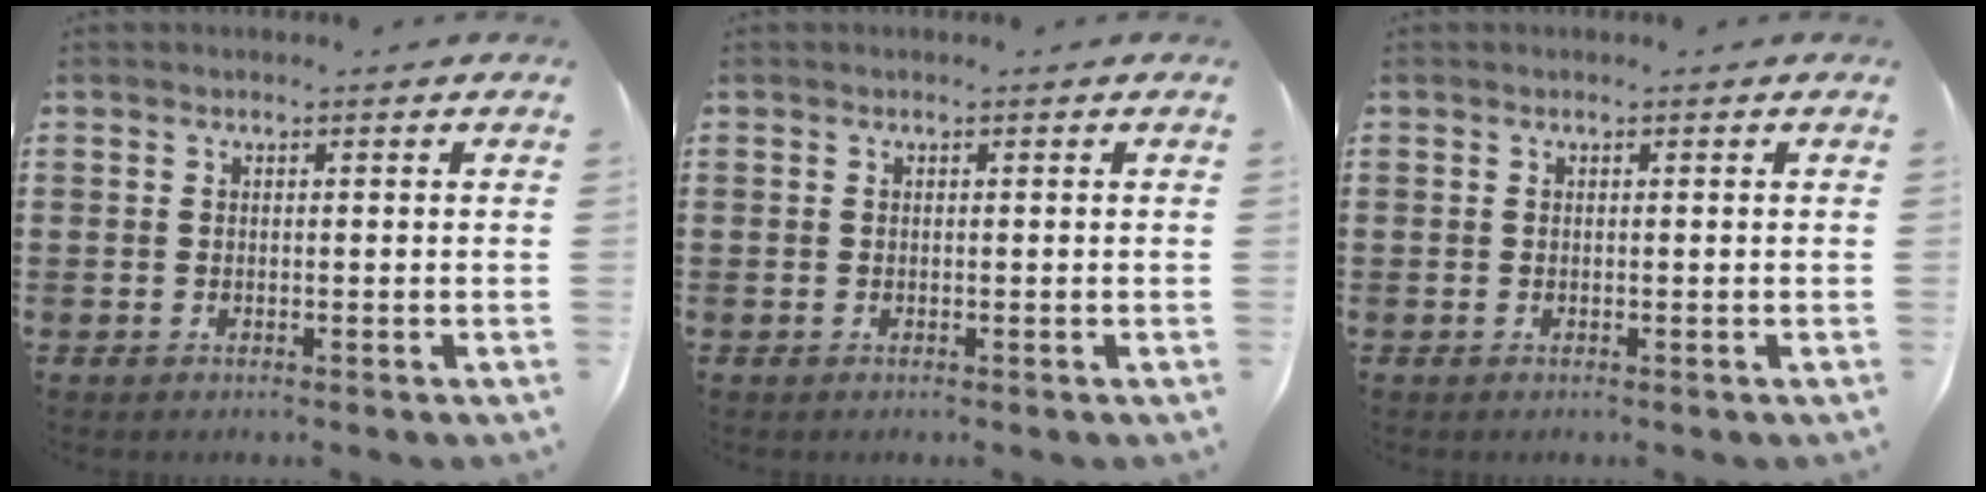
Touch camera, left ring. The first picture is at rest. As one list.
[{"total": 0.0}, {"total": 0.0}]